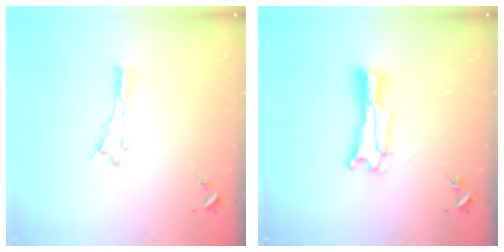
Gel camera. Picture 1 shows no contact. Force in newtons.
{"total": 4.6, "press": 4.6, "slide": 0.6}